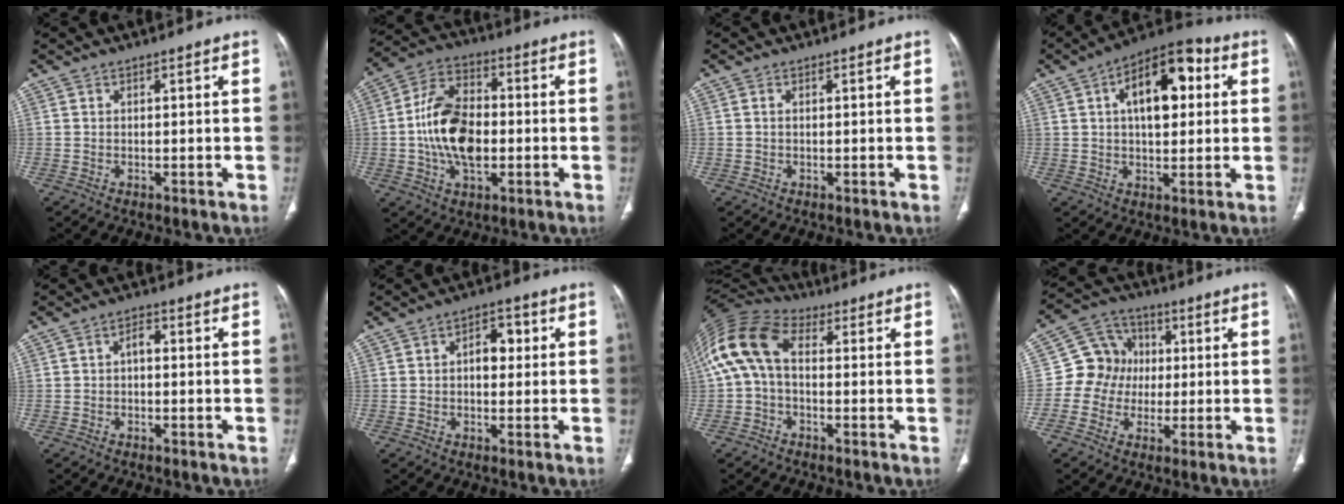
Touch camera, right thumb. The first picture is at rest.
{"total": 14.5, "force": [-1.4, 8.8, 11.5], "torque": [-0.203, 0.021, -0.028]}
{"total": 0.5, "force": [0.1, 0.2, 0.4], "torque": [-0.012, 0.001, 0.001]}
{"total": 15.0, "force": [3.8, 7.8, 12.3], "torque": [-0.162, 0.019, 0.050]}
{"total": 2.4, "force": [-0.2, 1.4, 1.9], "torque": [-0.024, 0.011, -0.010]}
{"total": 5.3, "force": [0.6, 3.3, 4.1], "torque": [-0.042, 0.012, 0.003]}
{"total": 13.0, "force": [0.7, 8.0, 10.3], "torque": [-0.214, 0.040, 0.001]}
{"total": 10.1, "force": [0.0, 9.3, 3.9], "torque": [-0.031, 0.023, -0.013]}